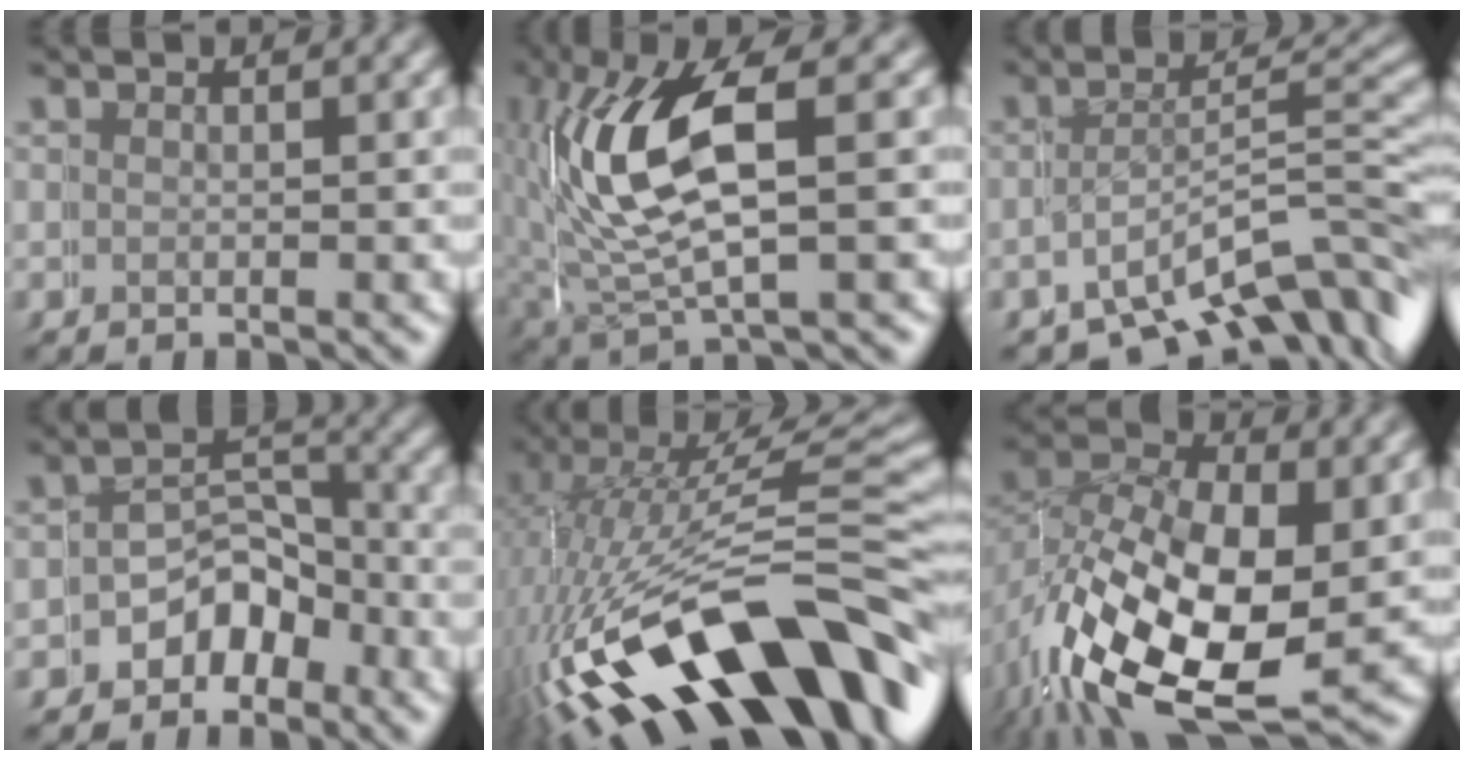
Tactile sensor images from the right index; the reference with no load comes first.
{"total": 8.5, "force": [0.8, 4.9, 6.9], "torque": [-0.151, -0.011, 0.026]}
{"total": 6.4, "force": [-4.2, 2.4, 4.1], "torque": [-0.044, -0.017, -0.056]}
{"total": 3.4, "force": [-2.3, 2.2, -1.3], "torque": [0.027, -0.011, -0.041]}
{"total": 13.0, "force": [-5.1, 5.2, 10.8], "torque": [-0.175, -0.009, -0.059]}
{"total": 12.4, "force": [-2.4, 9.0, 8.1], "torque": [-0.181, -0.061, -0.012]}